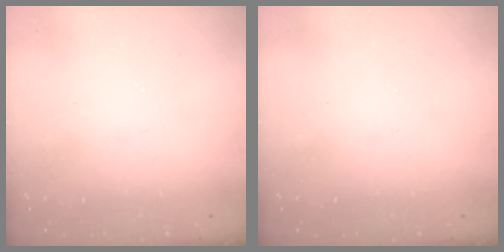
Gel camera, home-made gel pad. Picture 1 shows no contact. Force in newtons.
{"total": 0.0}